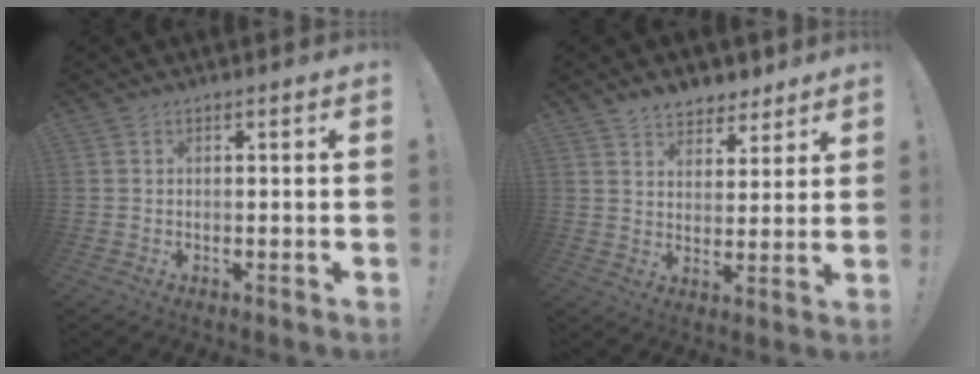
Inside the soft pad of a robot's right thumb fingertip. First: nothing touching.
{"total": 7.3, "force": [5.8, 4.1, 1.6], "torque": [-0.022, -0.041, 0.111]}